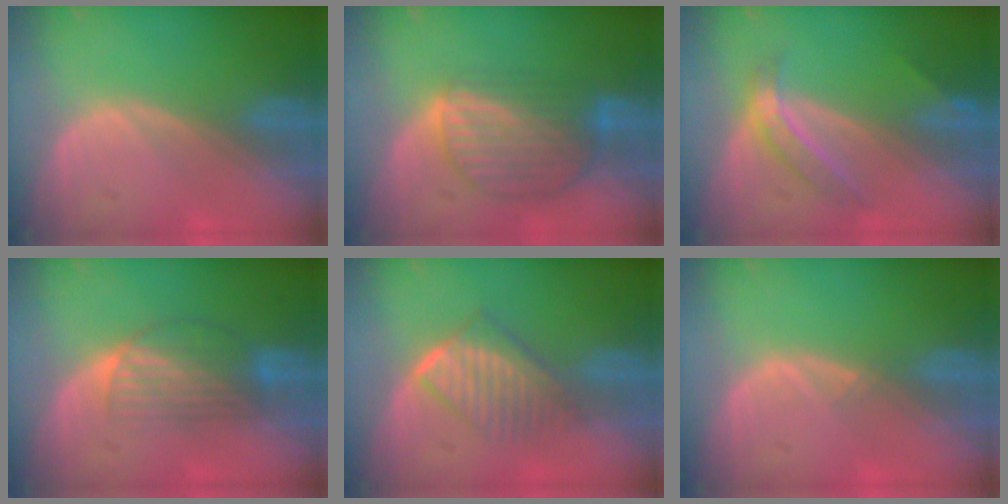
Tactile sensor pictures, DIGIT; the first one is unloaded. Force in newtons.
{"total": 8.8, "press": 7.7, "slide": 4.2}
{"total": 5.0, "press": 4.6, "slide": 2.0}
{"total": 6.6, "press": 5.7, "slide": 3.4}
{"total": 6.8, "press": 5.9, "slide": 3.4}
{"total": 0.7, "press": 0.5, "slide": 0.4}